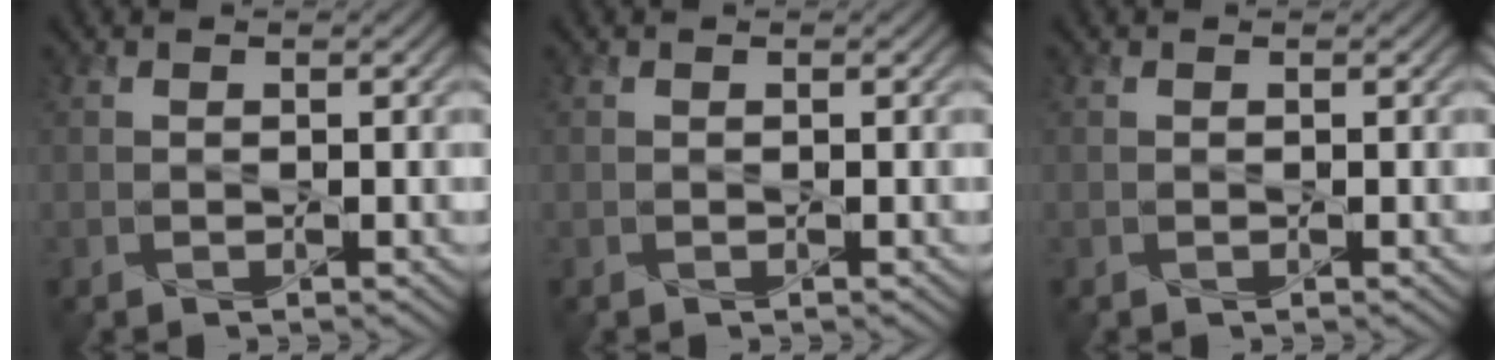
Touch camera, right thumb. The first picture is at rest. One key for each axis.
{"total": 0.0}
{"total": 0.0}